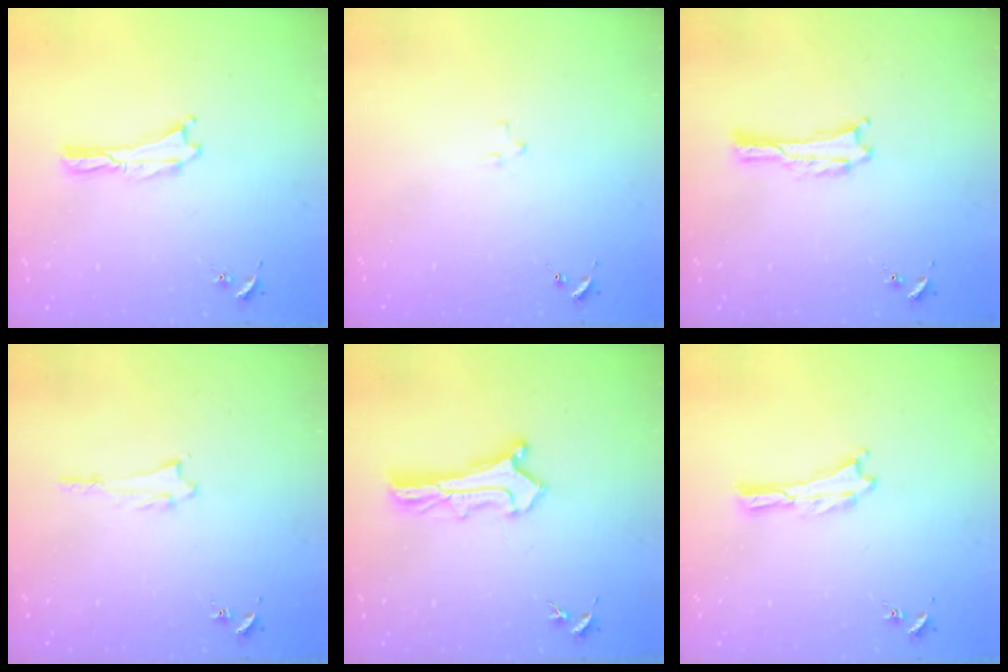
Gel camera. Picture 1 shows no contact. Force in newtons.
{"total": 2.1, "press": 2.1, "slide": 0.2}
{"total": 0.0}
{"total": 1.4, "press": 1.4, "slide": 0.2}
{"total": 2.6, "press": 2.6, "slide": 0.2}
{"total": 0.0}